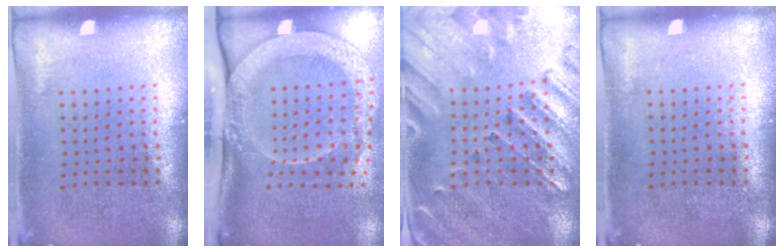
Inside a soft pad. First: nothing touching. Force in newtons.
{"total": 3.1, "press": 2.2, "slide": 2.1}
{"total": 2.9, "press": 2.7, "slide": 1.1}
{"total": 0.0}